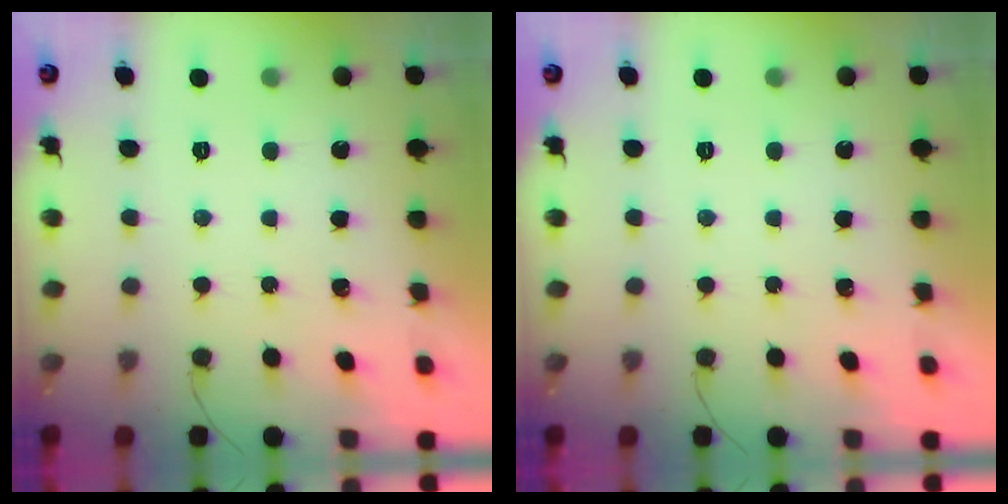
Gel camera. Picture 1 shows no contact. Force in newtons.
{"total": 0.0}